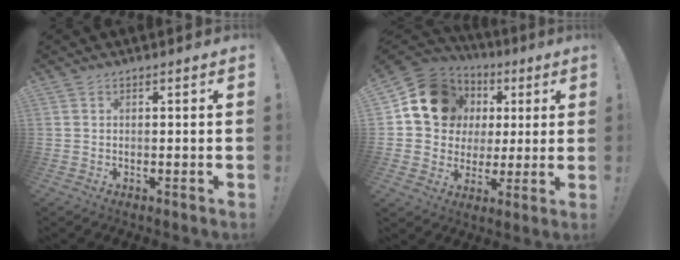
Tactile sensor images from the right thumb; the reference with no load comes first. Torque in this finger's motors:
{"motor_torque": [0.38, 0.95, 0.85, -0.53, 0.34]}